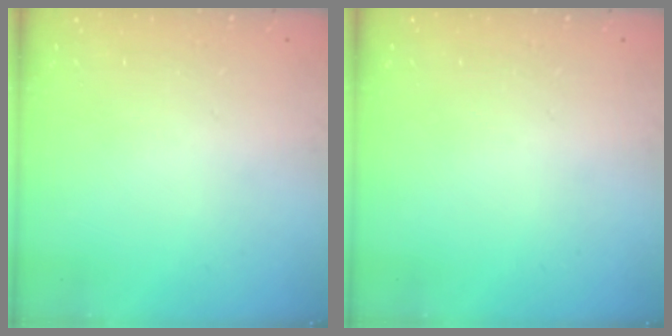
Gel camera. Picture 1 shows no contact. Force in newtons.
{"total": 0.0}